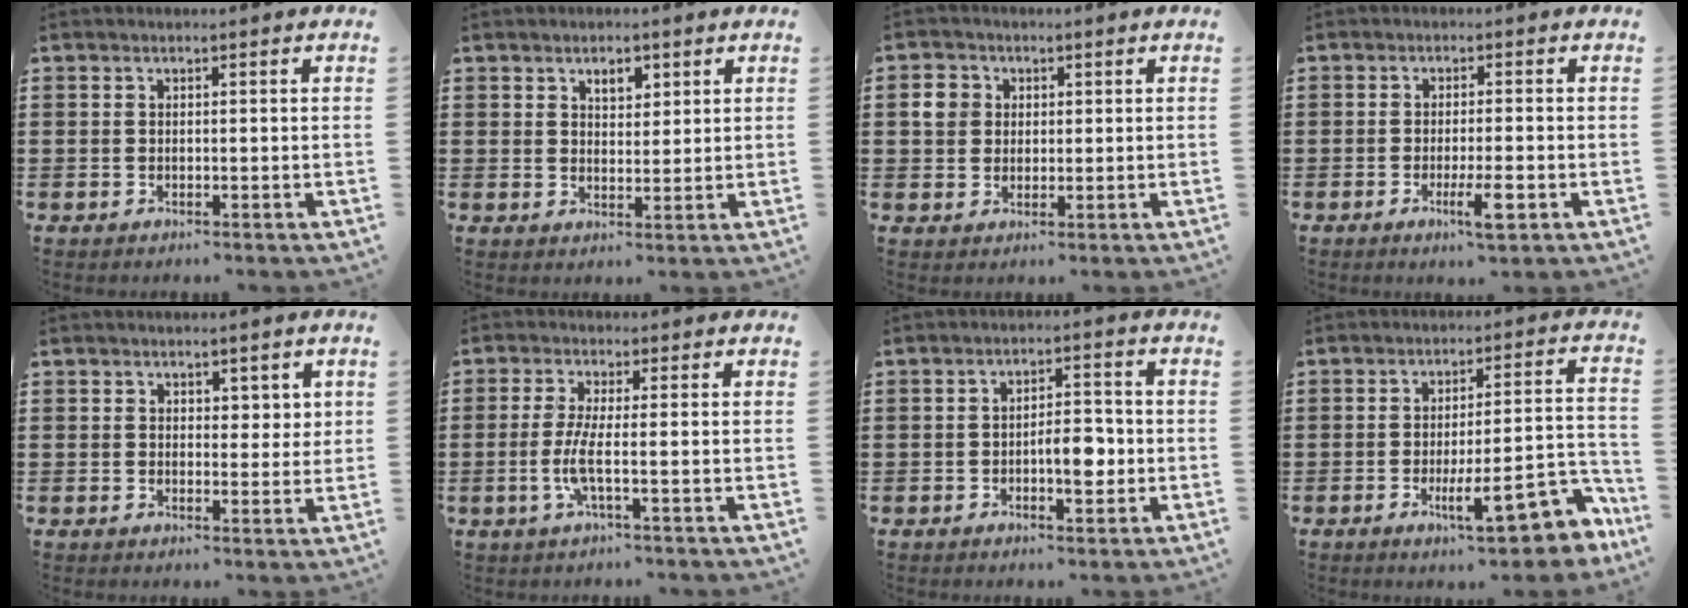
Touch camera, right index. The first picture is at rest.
{"total": 2.9, "force": [1.9, 1.6, 1.5], "torque": [-0.020, -0.001, 0.030]}
{"total": 3.2, "force": [0.6, 3.0, 1.0], "torque": [-0.033, 0.010, 0.008]}
{"total": 4.6, "force": [-1.9, 0.4, 4.2], "torque": [-0.080, -0.017, -0.033]}
{"total": 2.4, "force": [1.6, 1.7, 0.6], "torque": [-0.002, 0.003, 0.027]}
{"total": 4.8, "force": [-1.1, 0.1, 4.7], "torque": [-0.112, -0.017, -0.031]}
{"total": 4.8, "force": [-1.2, 1.9, 4.3], "torque": [-0.058, -0.001, -0.025]}
{"total": 11.9, "force": [-5.8, 3.2, 9.9], "torque": [-0.126, 0.004, -0.098]}